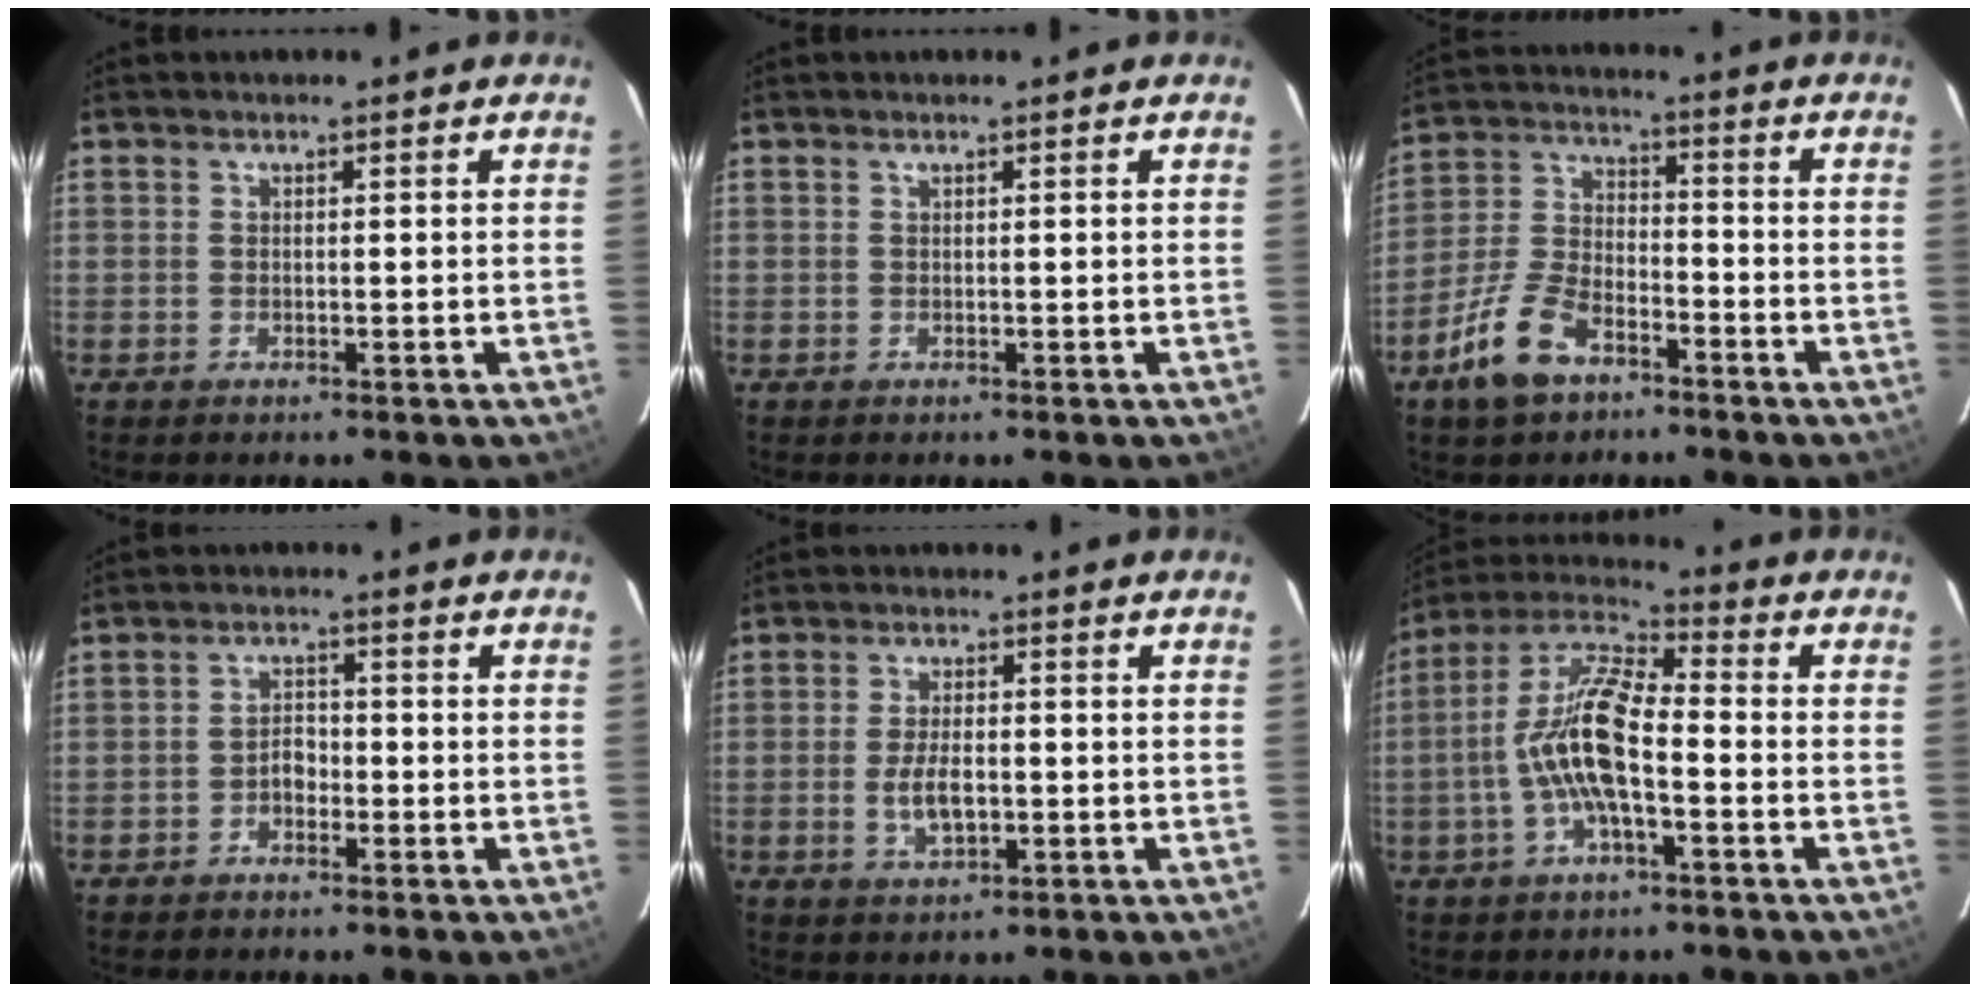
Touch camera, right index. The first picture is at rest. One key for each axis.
{"total": 0.0}
{"total": 11.3, "fx": -7.1, "fy": 5.6, "fz": 6.9, "tx": -0.153, "ty": 0.008, "tz": -0.132}
{"total": 2.7, "fx": -1.4, "fy": 1.8, "fz": 1.5, "tx": -0.028, "ty": 0.011, "tz": -0.025}
{"total": 5.8, "fx": -1.1, "fy": 2.7, "fz": 5.0, "tx": -0.101, "ty": -0.002, "tz": -0.017}
{"total": 13.1, "fx": -2.9, "fy": 4.0, "fz": 12.1, "tx": -0.243, "ty": 0.008, "tz": -0.061}